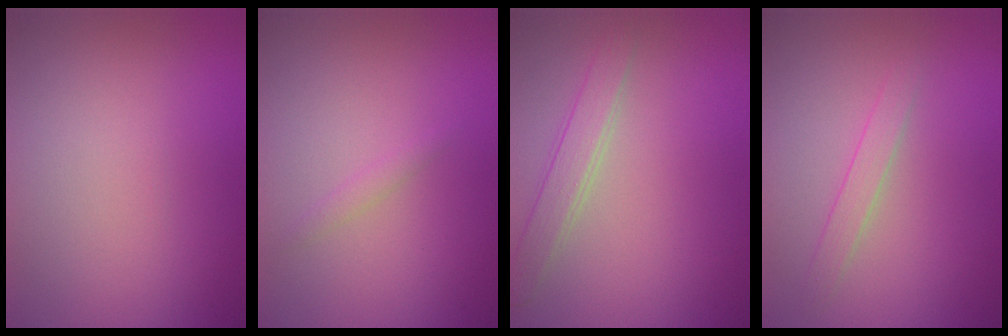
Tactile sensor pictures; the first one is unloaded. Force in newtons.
{"total": 0.8, "press": 0.8, "slide": 0.1}
{"total": 2.4, "press": 2.4, "slide": 0.1}
{"total": 1.5, "press": 1.5, "slide": 0.1}